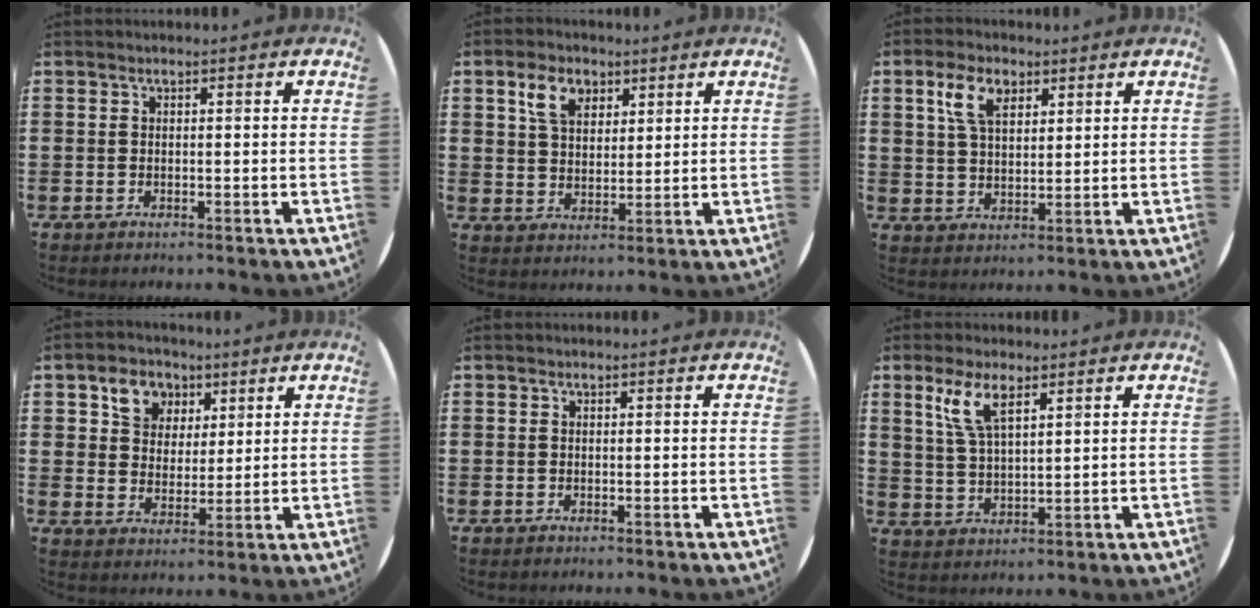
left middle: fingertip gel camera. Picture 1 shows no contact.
{"total": 5.0, "force": [3.1, 3.0, 2.5], "torque": [-0.051, 0.006, 0.057]}
{"total": 5.7, "force": [3.2, 2.9, 3.6], "torque": [-0.075, 0.006, 0.057]}
{"total": 5.6, "force": [3.3, 4.3, 1.2], "torque": [-0.030, 0.010, 0.058]}
{"total": 0.0}
{"total": 5.6, "force": [3.6, 1.6, 4.0], "torque": [-0.082, 0.003, 0.062]}